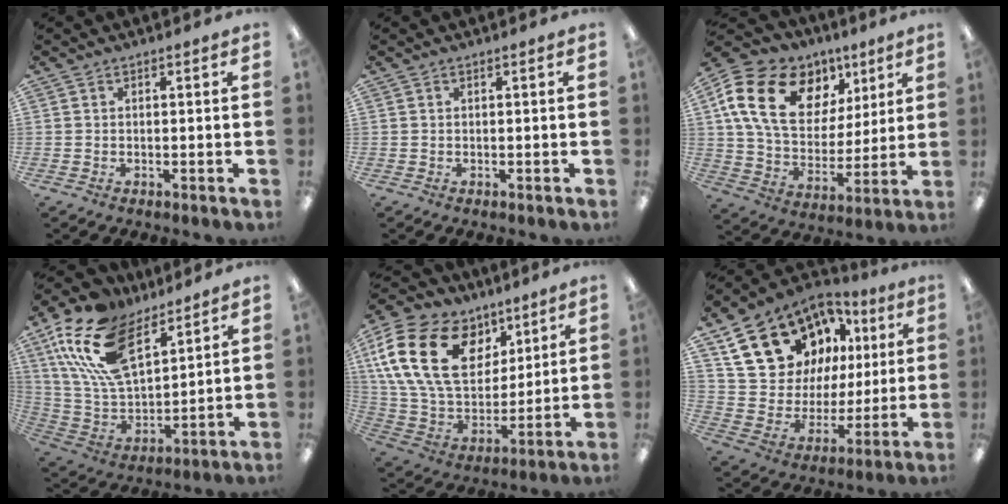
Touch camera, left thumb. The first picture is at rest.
{"total": 0.0}
{"total": 21.7, "force": [8.9, 15.1, 12.7], "torque": [-0.224, -0.015, 0.164]}
{"total": 21.6, "force": [12.1, 11.4, 13.8], "torque": [-0.299, -0.049, 0.220]}
{"total": 23.8, "force": [9.7, 16.1, 14.6], "torque": [-0.299, -0.030, 0.173]}
{"total": 20.9, "force": [11.4, 14.5, 9.9], "torque": [-0.178, -0.042, 0.222]}